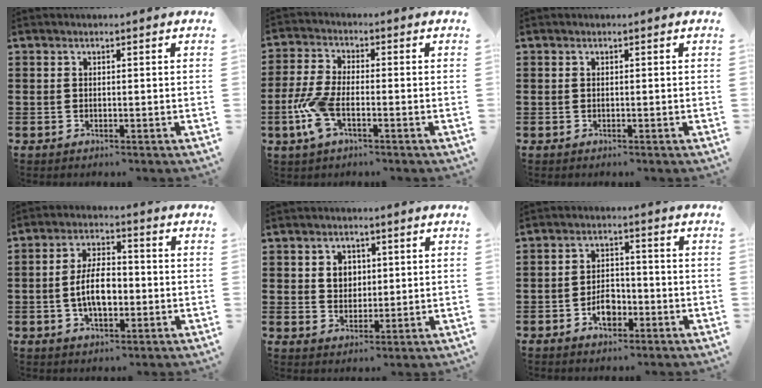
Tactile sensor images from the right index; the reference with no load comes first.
{"total": 6.5, "force": [-2.4, 2.5, 5.5], "torque": [-0.142, -0.016, -0.049]}
{"total": 0.0}
{"total": 7.2, "force": [-1.0, 3.6, 6.2], "torque": [-0.108, 0.000, -0.025]}
{"total": 3.3, "force": [1.0, 2.8, 1.3], "torque": [-0.029, 0.007, 0.013]}
{"total": 4.4, "force": [-2.0, 2.7, 2.9], "torque": [-0.044, 0.002, -0.036]}